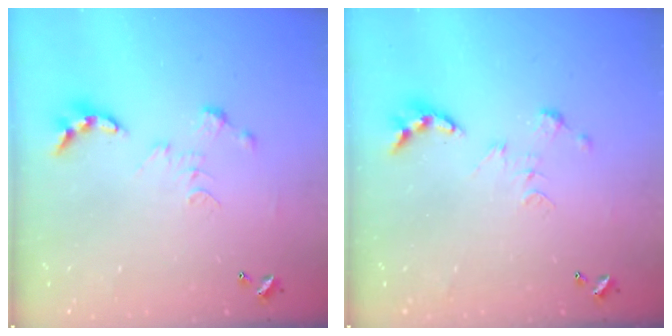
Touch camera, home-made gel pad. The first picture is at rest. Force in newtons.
{"total": 0.0}